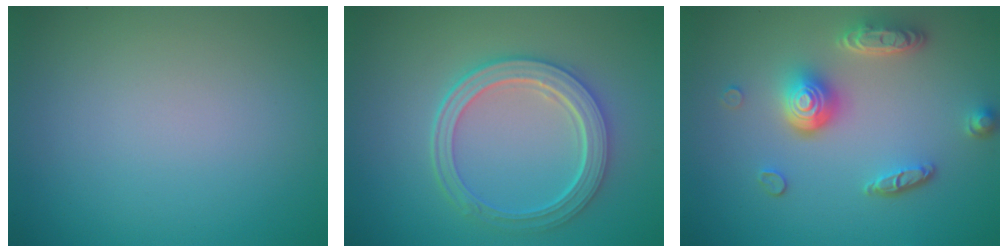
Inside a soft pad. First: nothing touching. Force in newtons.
{"total": 5.1, "press": 4.1, "slide": 3.1}
{"total": 5.1, "press": 3.7, "slide": 3.4}